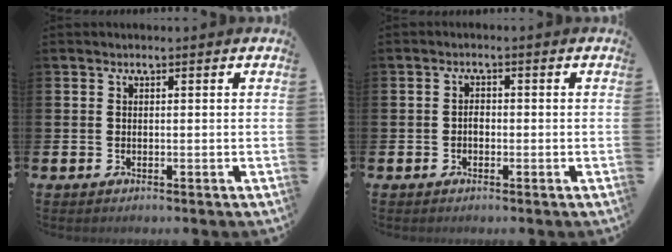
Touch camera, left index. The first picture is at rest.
{"total": 1.2, "force": [-0.3, 0.9, 0.7], "torque": [-0.006, 0.000, -0.009]}